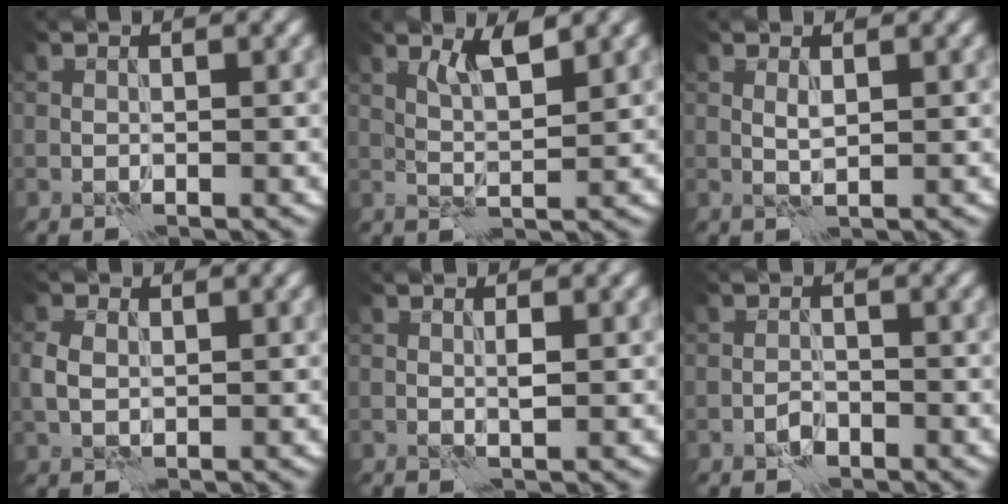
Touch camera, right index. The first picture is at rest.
{"total": 2.7, "force": [1.9, 0.2, 1.9], "torque": [-0.037, -0.003, 0.037]}
{"total": 0.9, "force": [0.3, 0.2, 0.8], "torque": [-0.020, 0.000, 0.006]}
{"total": 2.1, "force": [0.6, 1.5, 1.4], "torque": [-0.035, 0.002, 0.011]}
{"total": 0.8, "force": [0.0, 0.1, 0.8], "torque": [-0.016, 0.001, 0.001]}
{"total": 1.5, "force": [-1.0, 0.8, 0.7], "torque": [-0.010, 0.005, -0.021]}